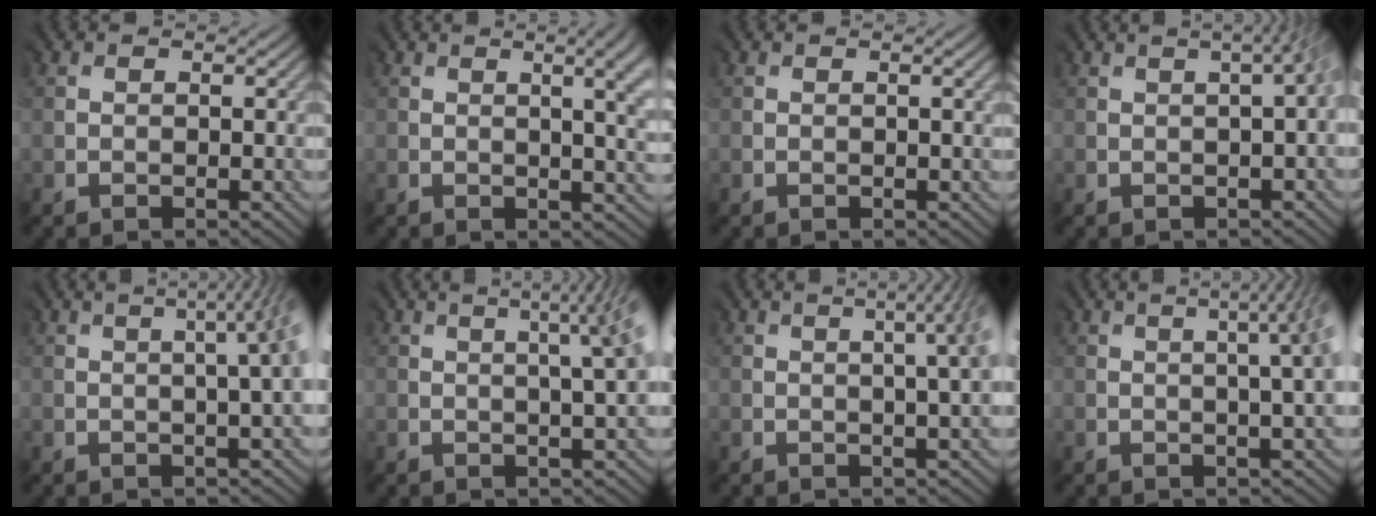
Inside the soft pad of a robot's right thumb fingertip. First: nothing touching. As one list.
[{"total": 7.4, "force": [1.5, 3.0, 6.6], "torque": [-0.046, 0.031, 0.005]}, {"total": 0.5, "force": [0.0, -0.4, 0.2], "torque": [-0.004, 0.000, 0.001]}, {"total": 4.1, "force": [0.5, 1.3, 3.8], "torque": [-0.019, 0.027, -0.007]}, {"total": 6.4, "force": [0.5, 1.6, 6.2], "torque": [-0.034, 0.039, -0.010]}, {"total": 6.6, "force": [1.8, 1.4, 6.2], "torque": [-0.042, 0.041, 0.005]}, {"total": 5.9, "force": [1.1, 1.7, 5.6], "torque": [-0.035, 0.039, -0.008]}, {"total": 6.7, "force": [1.0, 1.8, 6.4], "torque": [-0.042, 0.043, -0.006]}]